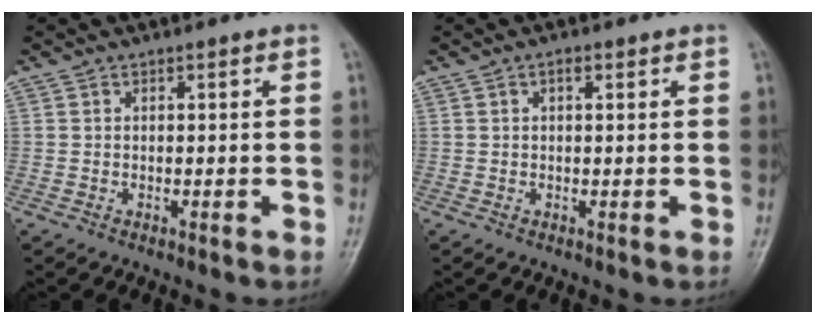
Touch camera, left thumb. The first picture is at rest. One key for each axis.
{"total": 1.3, "fx": 0.6, "fy": 0.7, "fz": 1.0, "tx": -0.015, "ty": 0.002, "tz": 0.007}